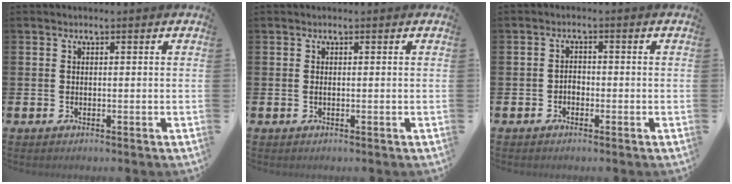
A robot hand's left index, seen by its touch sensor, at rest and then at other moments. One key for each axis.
{"total": 0.0}
{"total": 1.4, "fx": -0.7, "fy": 1.0, "fz": 0.7, "tx": -0.011, "ty": 0.003, "tz": -0.016}